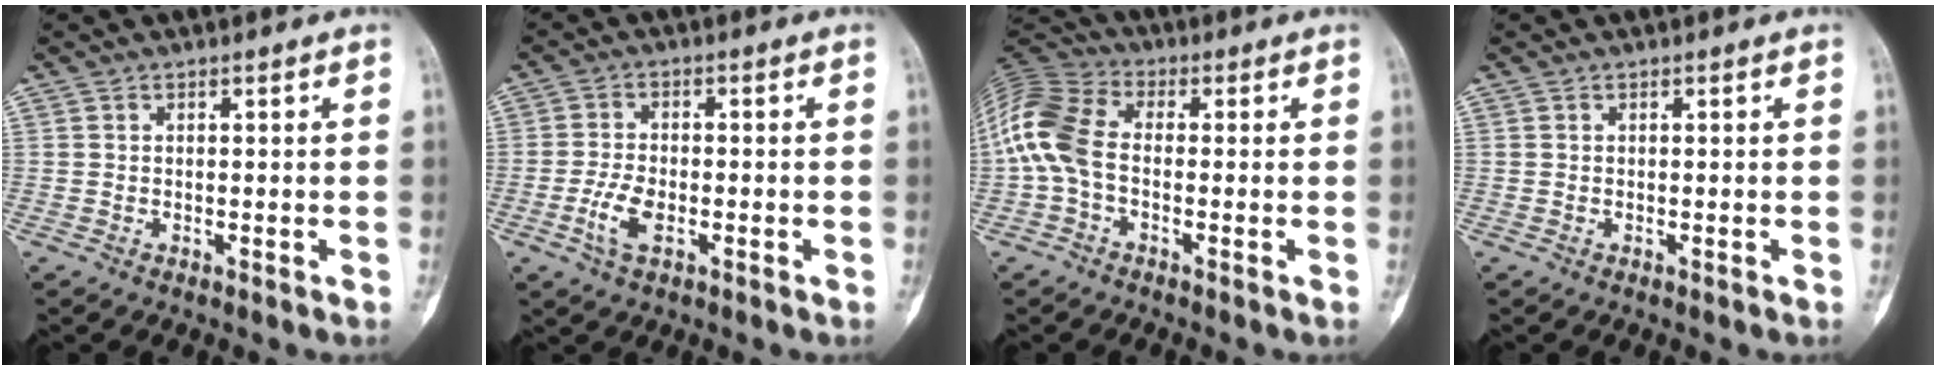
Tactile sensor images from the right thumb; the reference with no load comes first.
{"total": 5.2, "force": [-1.9, 2.6, 4.1], "torque": [-0.091, 0.007, -0.037]}
{"total": 11.3, "force": [-1.1, 6.9, 8.9], "torque": [-0.198, 0.028, -0.035]}
{"total": 0.0}